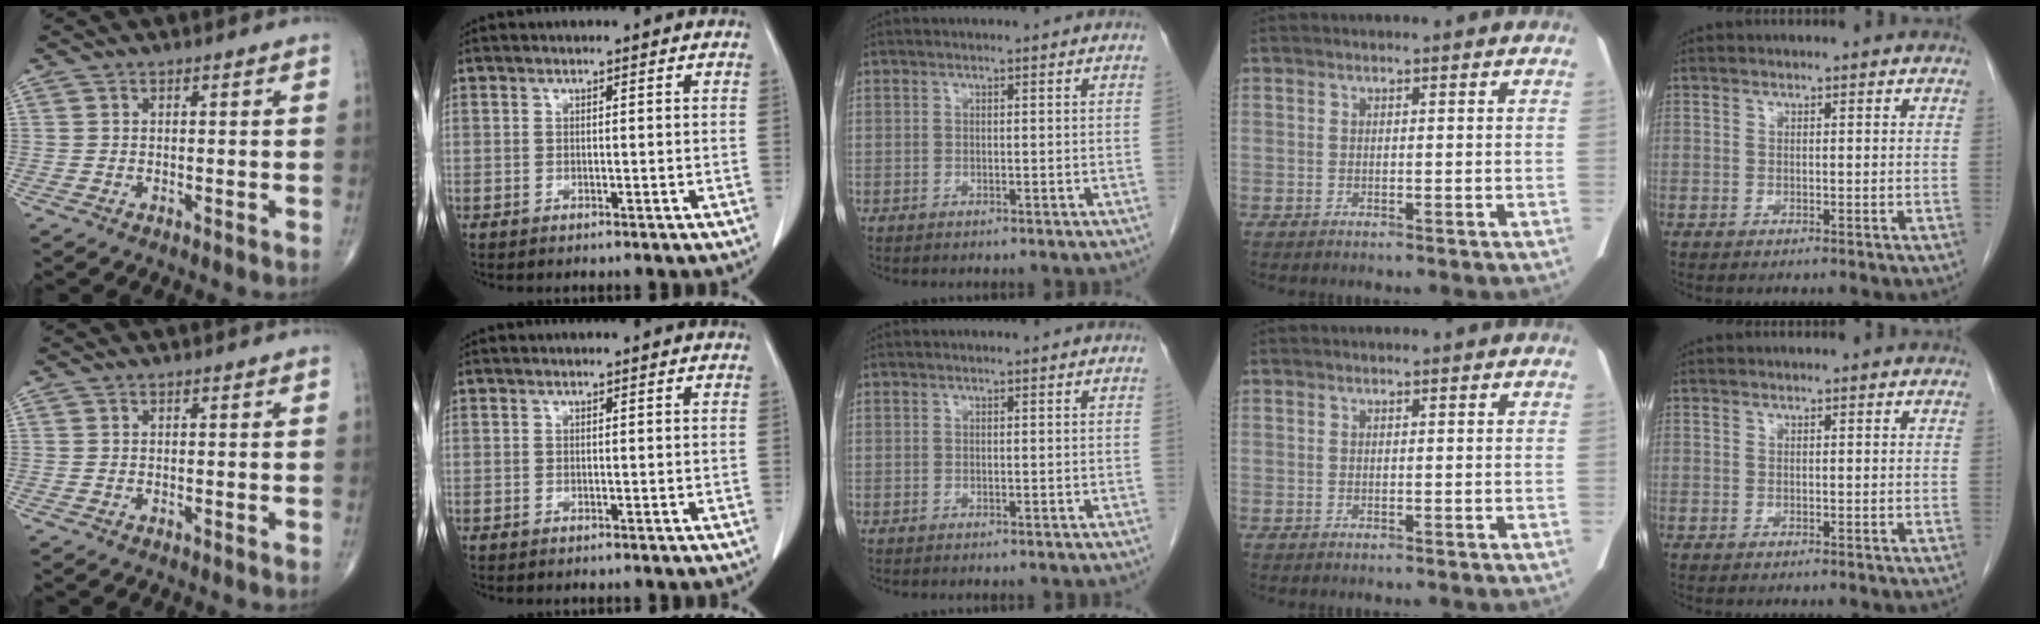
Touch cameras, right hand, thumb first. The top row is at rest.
{}